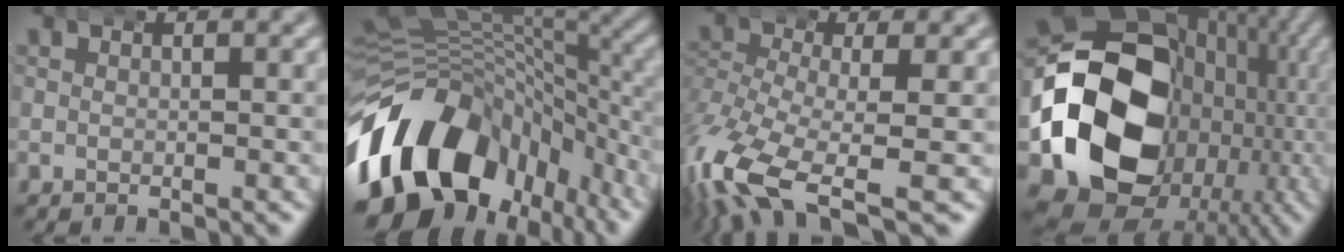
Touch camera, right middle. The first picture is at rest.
{"total": 18.5, "force": [-4.5, 13.3, 12.1], "torque": [-0.228, -0.029, -0.061]}
{"total": 8.1, "force": [-4.8, 3.5, 5.5], "torque": [-0.145, -0.053, -0.054]}
{"total": 27.9, "force": [-2.5, 20.3, 19.0], "torque": [-0.314, -0.046, -0.033]}